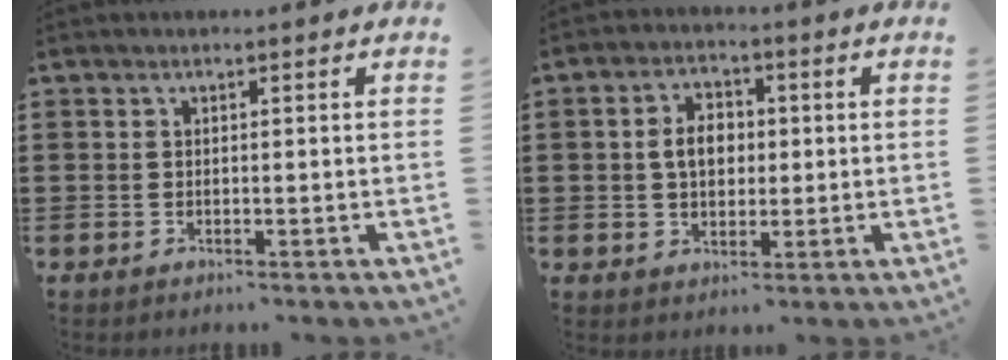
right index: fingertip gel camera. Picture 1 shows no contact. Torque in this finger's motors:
{"motor_torque": [0.65, -0.47, 0.26, 0.10]}